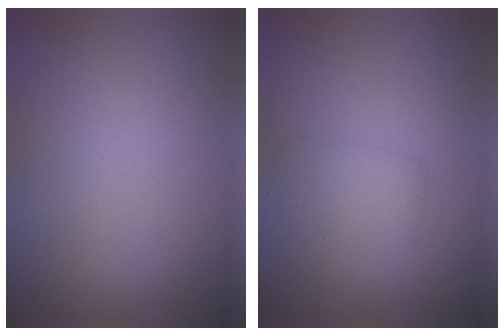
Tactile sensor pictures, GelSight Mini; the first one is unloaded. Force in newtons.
{"total": 2.3, "press": 2.3, "slide": 0.1}